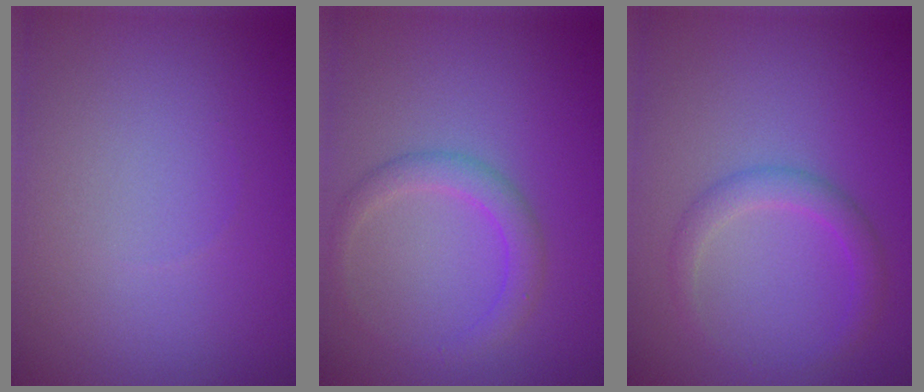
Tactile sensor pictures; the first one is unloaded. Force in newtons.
{"total": 2.1, "press": 2.1, "slide": 0.1}
{"total": 2.0, "press": 2.0, "slide": 0.1}